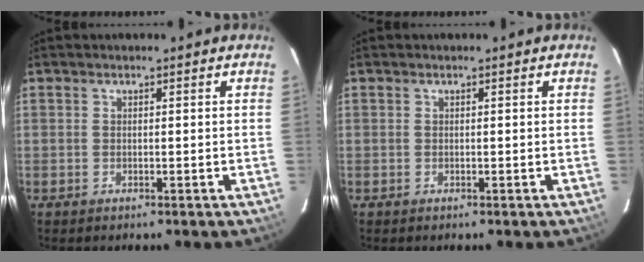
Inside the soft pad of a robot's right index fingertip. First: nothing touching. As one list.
[{"total": 0.0}]